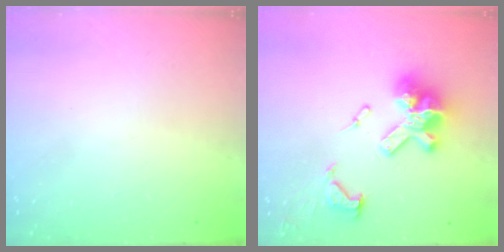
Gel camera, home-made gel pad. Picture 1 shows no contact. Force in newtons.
{"total": 15.4, "press": 15.3, "slide": 1.5}